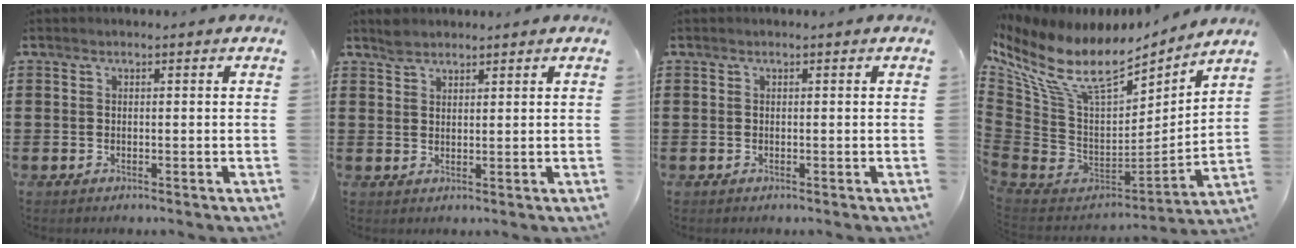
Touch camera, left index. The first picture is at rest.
{"total": 2.2, "force": [2.0, 0.8, 0.4], "torque": [-0.013, 0.002, 0.040]}
{"total": 0.0}
{"total": 13.6, "force": [8.5, 5.7, 9.0], "torque": [-0.220, -0.061, 0.147]}